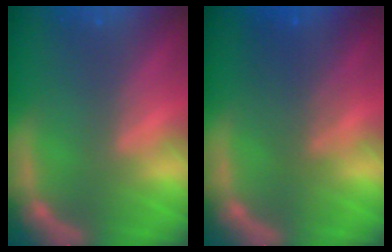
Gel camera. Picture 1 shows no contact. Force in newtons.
{"total": 3.5}